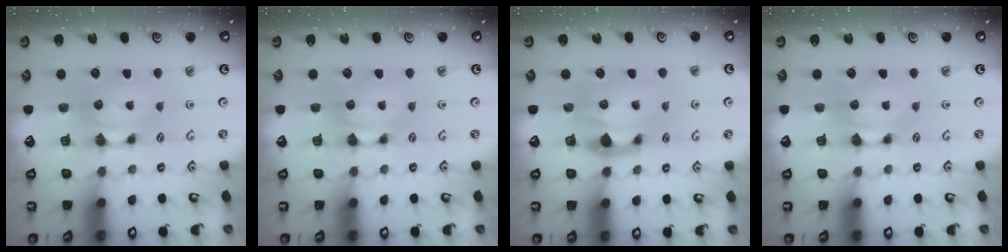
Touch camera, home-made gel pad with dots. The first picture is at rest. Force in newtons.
{"total": 0.0}
{"total": 2.2, "press": 1.7, "slide": 1.4}
{"total": 0.0}